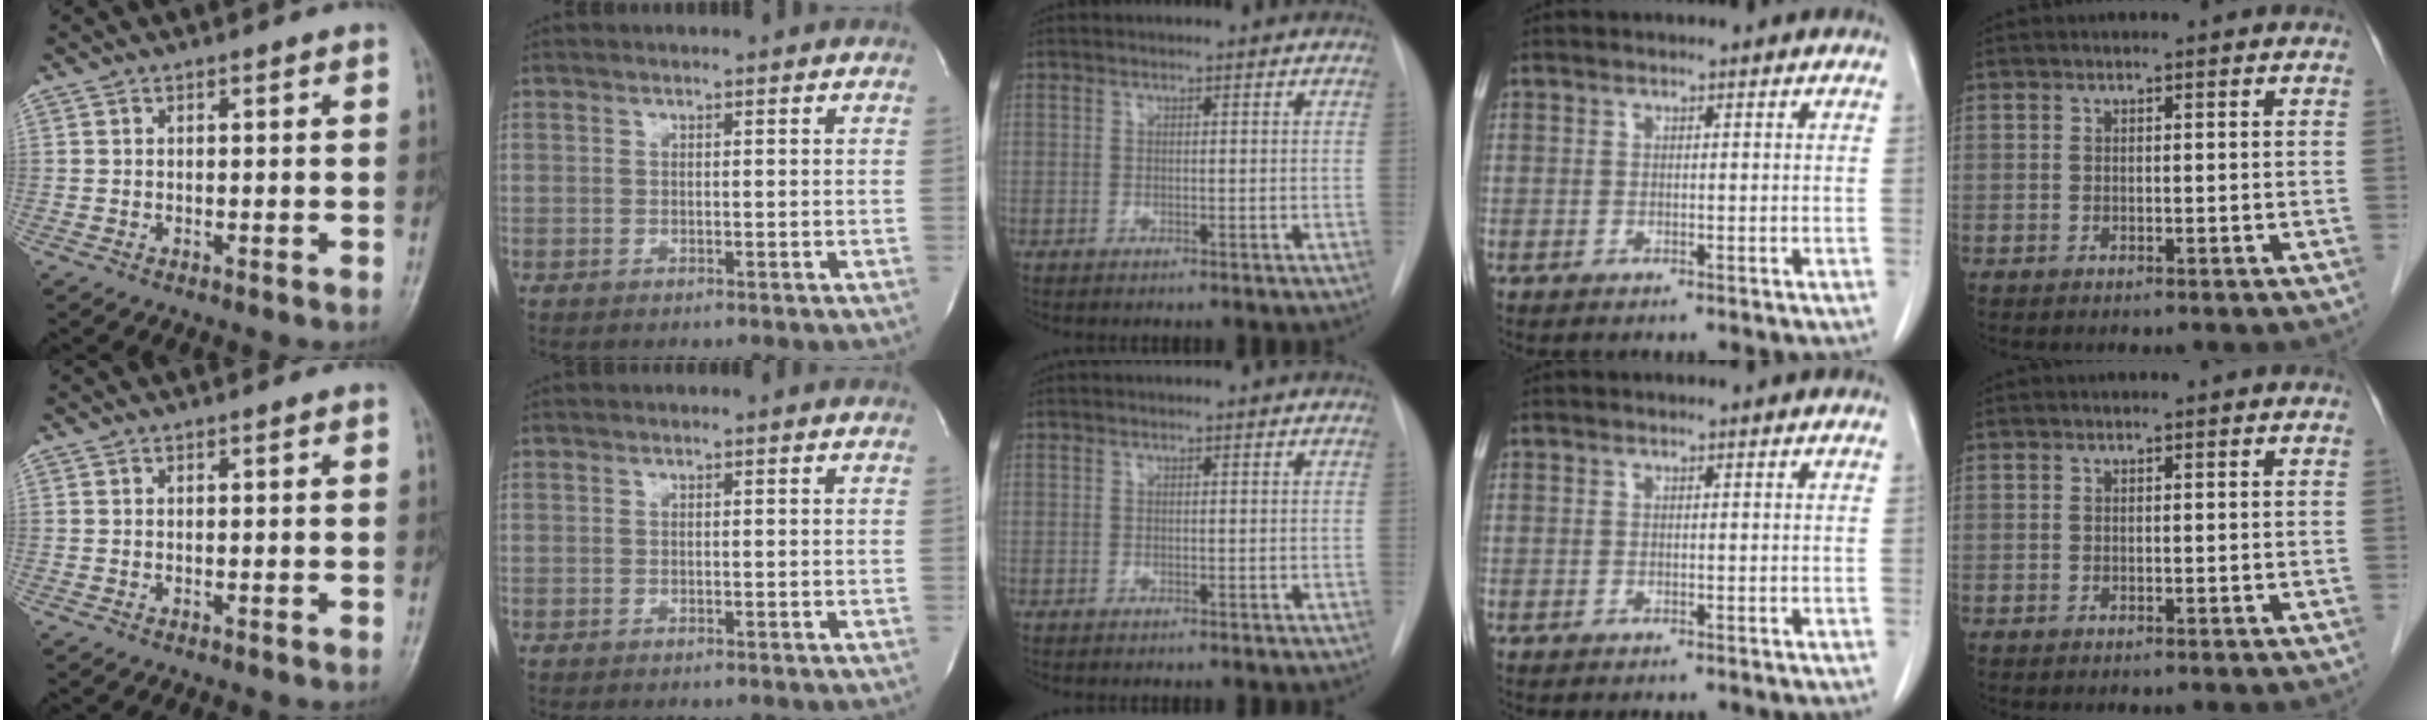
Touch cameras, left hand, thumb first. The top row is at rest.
{}